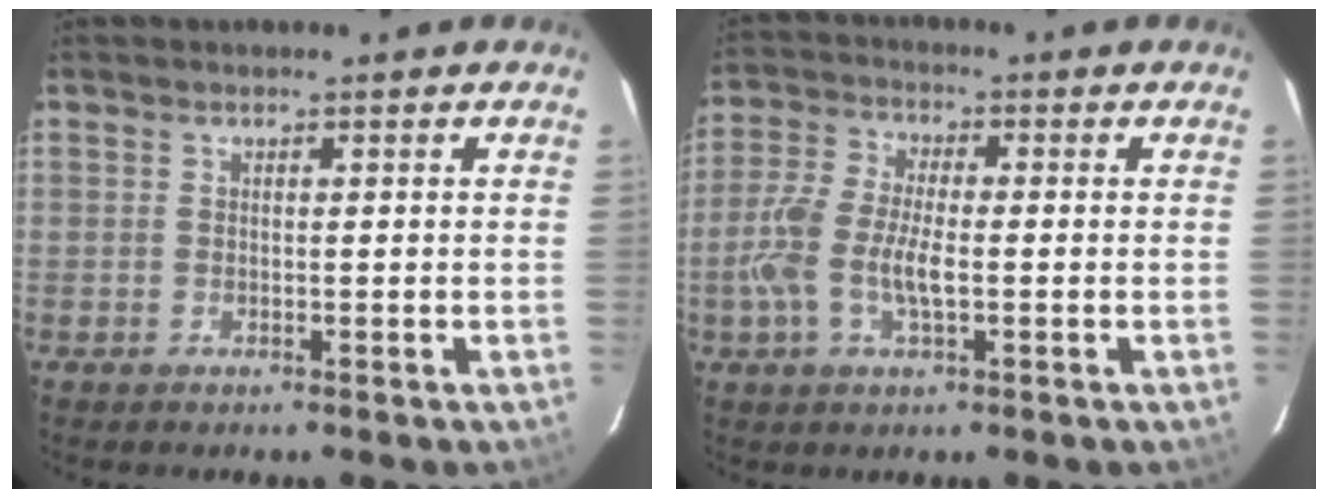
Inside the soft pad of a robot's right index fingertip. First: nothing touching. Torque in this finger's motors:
{"motor_torque": [0.85, -0.02, 0.39, 0.16]}